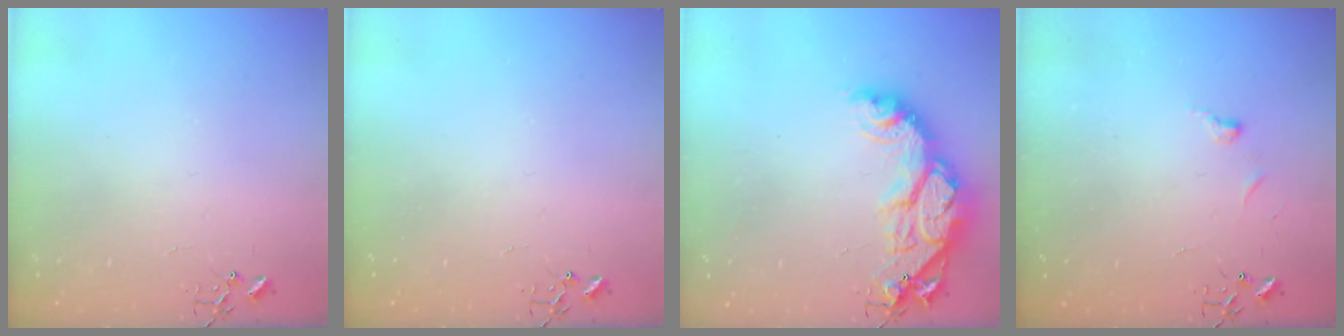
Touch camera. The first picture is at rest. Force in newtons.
{"total": 0.0}
{"total": 19.9, "press": 19.8, "slide": 1.9}
{"total": 4.9, "press": 4.8, "slide": 0.6}